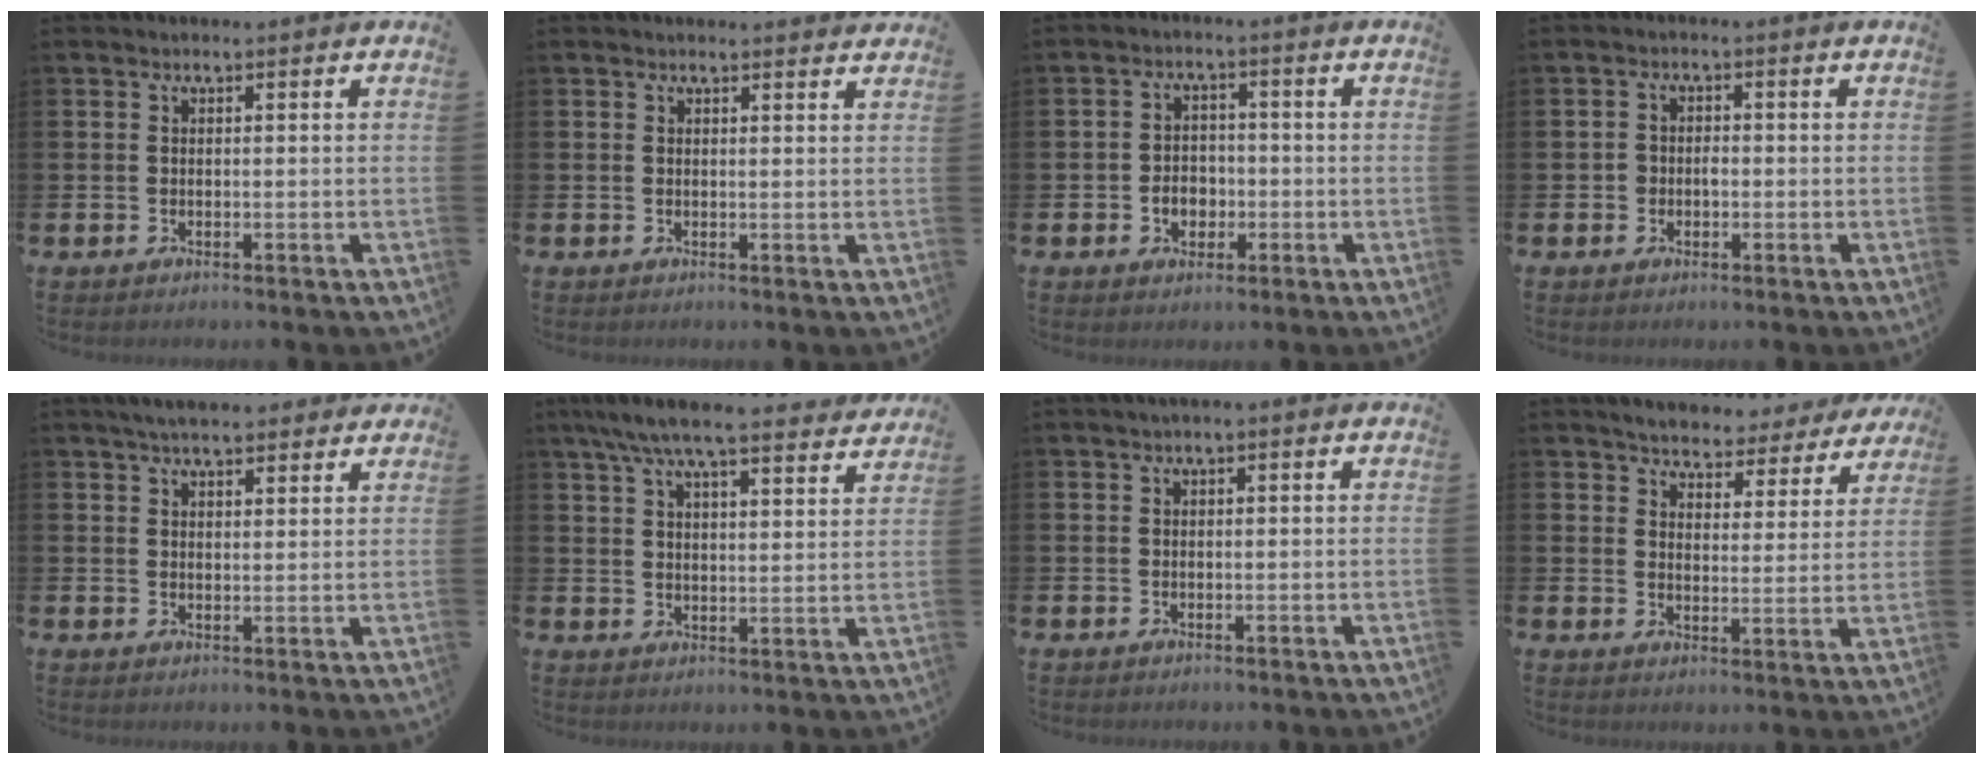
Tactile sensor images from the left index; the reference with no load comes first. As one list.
[{"total": 1.1, "force": [1.1, 0.0, 0.0], "torque": [0.010, -0.005, 0.019]}, {"total": 3.3, "force": [-1.0, 2.7, 1.6], "torque": [-0.023, 0.000, -0.026]}, {"total": 1.6, "force": [-0.3, 1.4, 0.8], "torque": [-0.004, 0.003, -0.012]}, {"total": 4.4, "force": [3.9, 1.2, 1.5], "torque": [-0.034, -0.007, 0.072]}, {"total": 8.1, "force": [7.3, 1.1, 3.3], "torque": [-0.074, -0.033, 0.129]}, {"total": 0.7, "force": [0.0, 0.2, 0.7], "torque": [-0.007, 0.004, -0.002]}, {"total": 4.5, "force": [4.4, 0.8, 0.1], "torque": [-0.019, -0.031, 0.073]}]